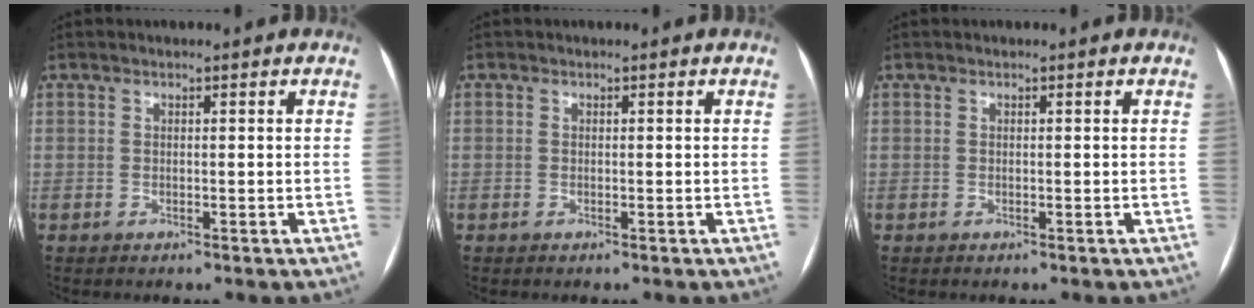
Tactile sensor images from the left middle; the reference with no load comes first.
{"total": 0.0}
{"total": 0.0}